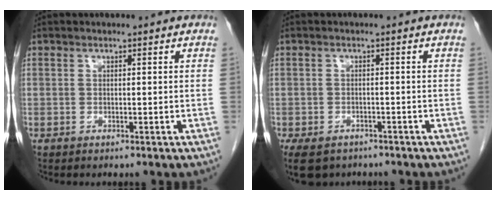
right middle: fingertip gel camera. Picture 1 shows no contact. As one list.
[{"total": 7.7, "force": [-5.5, 4.6, 2.9], "torque": [-0.064, -0.008, -0.081]}]